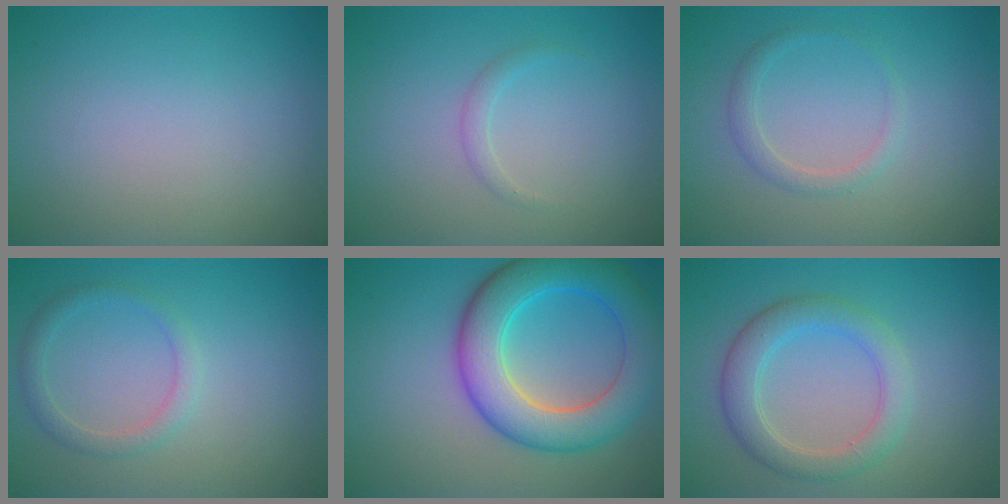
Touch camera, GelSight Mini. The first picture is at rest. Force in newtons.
{"total": 1.0, "press": 1.0, "slide": 0.1}
{"total": 1.5, "press": 1.5, "slide": 0.1}
{"total": 1.8, "press": 1.8, "slide": 0.0}
{"total": 8.2, "press": 8.2, "slide": 0.3}
{"total": 3.8, "press": 3.8, "slide": 0.2}